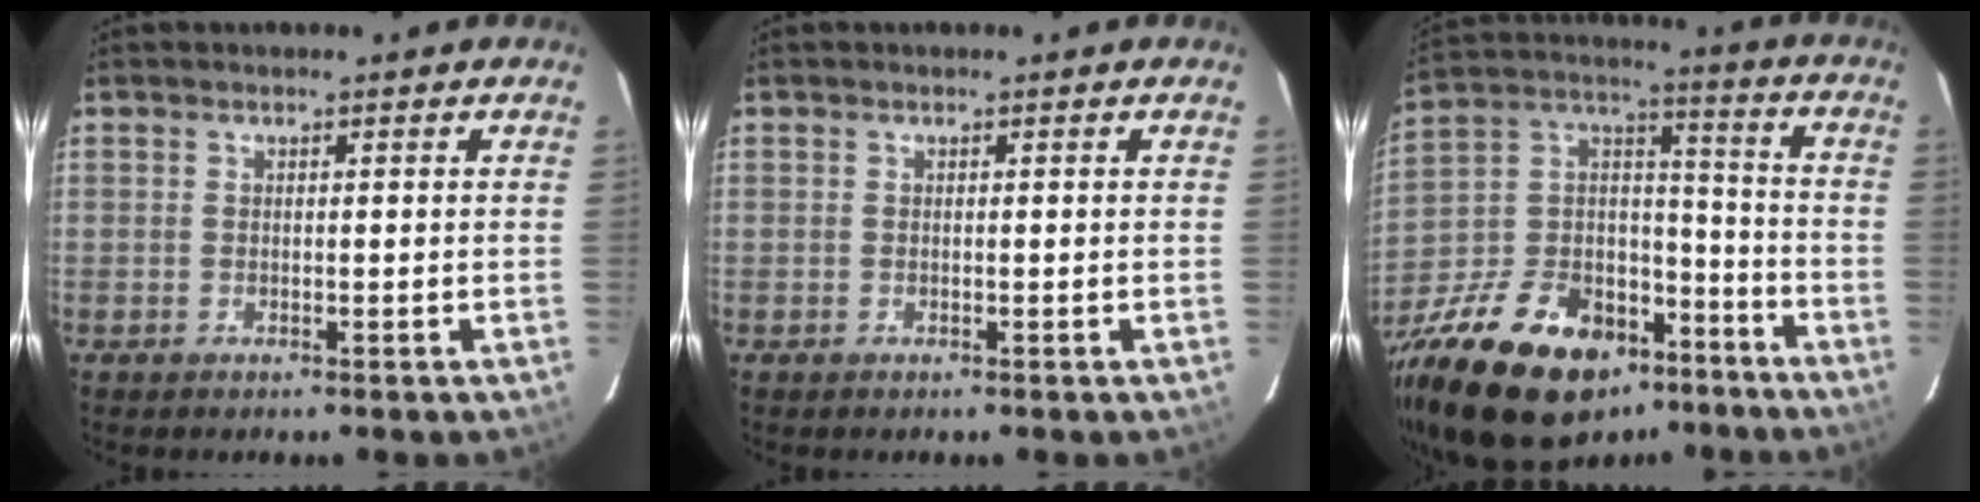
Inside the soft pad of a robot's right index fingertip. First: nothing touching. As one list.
[{"total": 0.0}, {"total": 30.8, "force": [-19.9, 16.3, 17.0], "torque": [-0.354, 0.019, -0.308]}]